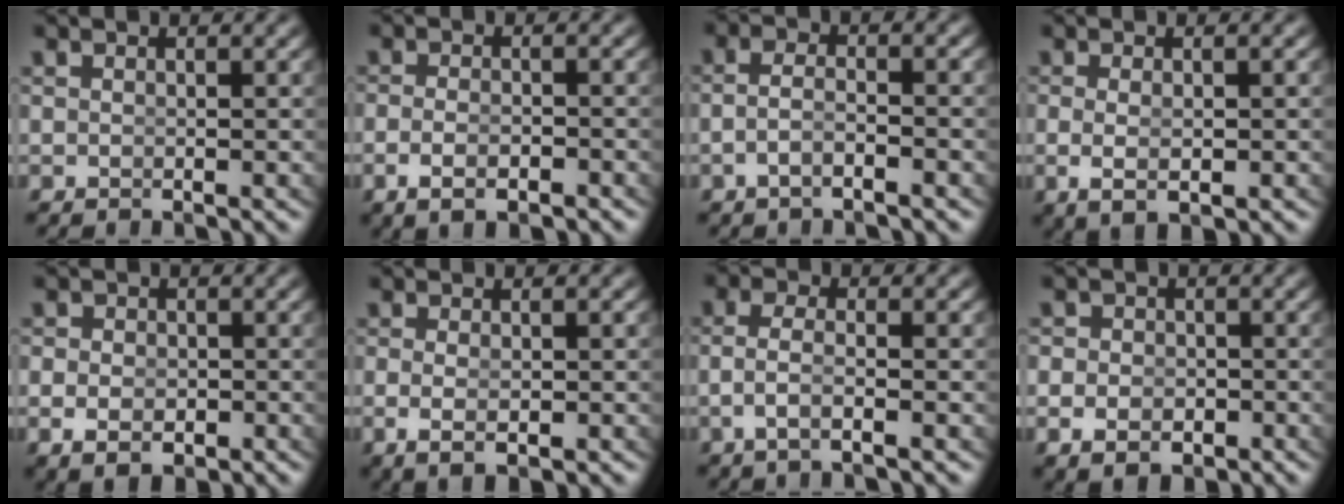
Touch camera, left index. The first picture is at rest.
{"total": 2.7, "force": [-2.0, 0.5, 1.8], "torque": [-0.040, -0.010, -0.025]}
{"total": 2.4, "force": [-1.6, 0.2, 1.8], "torque": [-0.042, -0.012, -0.021]}
{"total": 2.6, "force": [-0.6, 0.6, 2.5], "torque": [-0.055, -0.015, 0.006]}
{"total": 2.8, "force": [-1.2, 1.7, 1.7], "torque": [-0.031, -0.021, -0.007]}
{"total": 2.5, "force": [-0.9, 0.5, 2.3], "torque": [-0.053, -0.017, 0.001]}
{"total": 2.9, "force": [-1.1, 0.8, 2.6], "torque": [-0.064, -0.017, -0.011]}
{"total": 3.1, "force": [-1.4, 2.4, 1.4], "torque": [-0.023, -0.018, -0.016]}